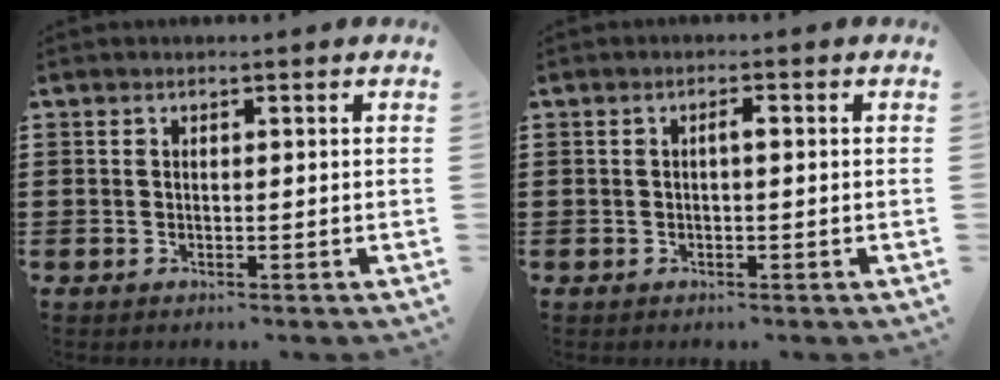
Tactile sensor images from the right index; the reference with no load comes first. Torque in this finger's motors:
{"motor_torque": [0.56, -0.35, 0.10, 0.03]}